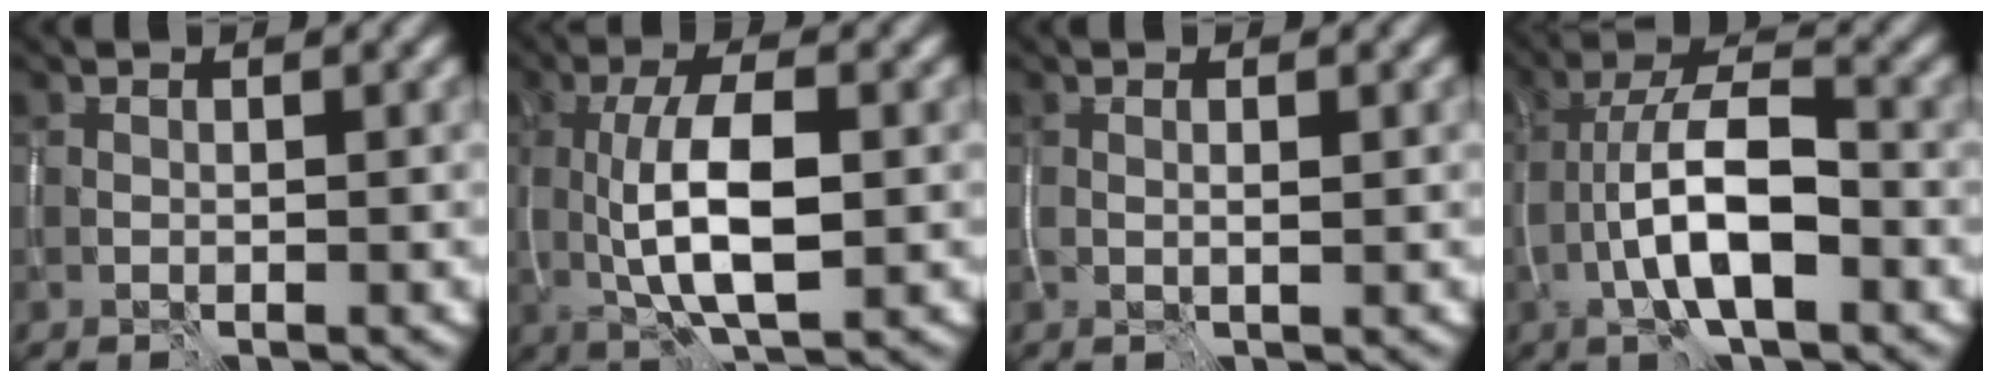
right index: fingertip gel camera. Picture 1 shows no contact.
{"total": 7.0, "force": [-0.3, 2.6, 6.6], "torque": [-0.120, -0.002, -0.005]}
{"total": 0.9, "force": [0.2, 0.1, 0.9], "torque": [-0.009, -0.001, 0.001]}
{"total": 7.3, "force": [-2.6, 2.4, 6.4], "torque": [-0.108, 0.016, -0.051]}